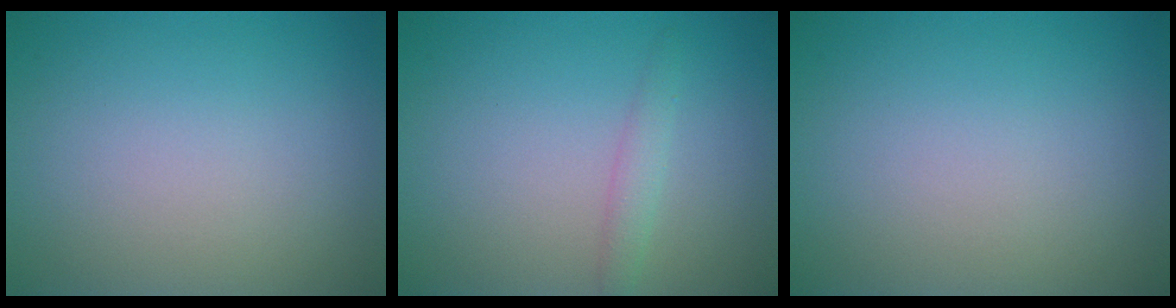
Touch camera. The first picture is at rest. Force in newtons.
{"total": 1.4, "press": 1.4, "slide": 0.0}
{"total": 0.0}